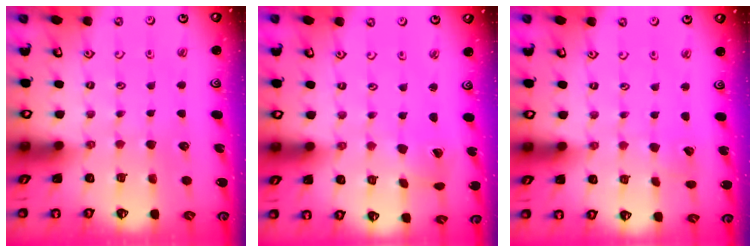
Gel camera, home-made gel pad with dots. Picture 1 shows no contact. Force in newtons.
{"total": 1.0, "press": 1.0, "slide": 0.1}
{"total": 2.7, "press": 2.6, "slide": 0.3}